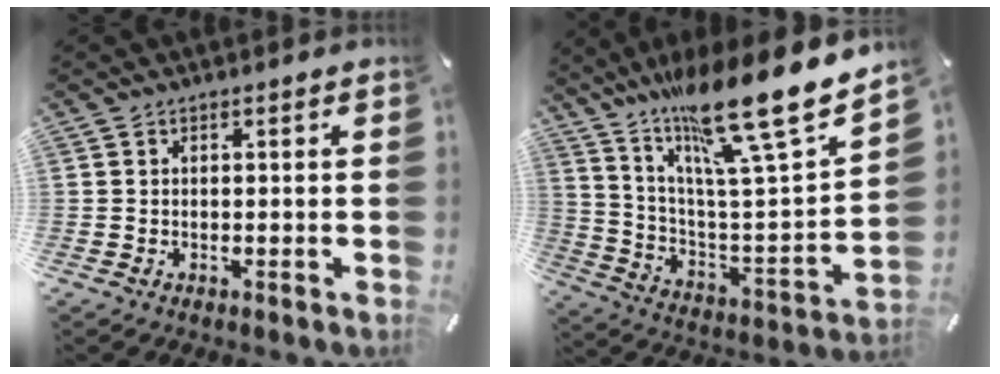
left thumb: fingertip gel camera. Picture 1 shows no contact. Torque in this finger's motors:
{"motor_torque": [3.33, 1.68, 0.48, -0.54, 0.66]}